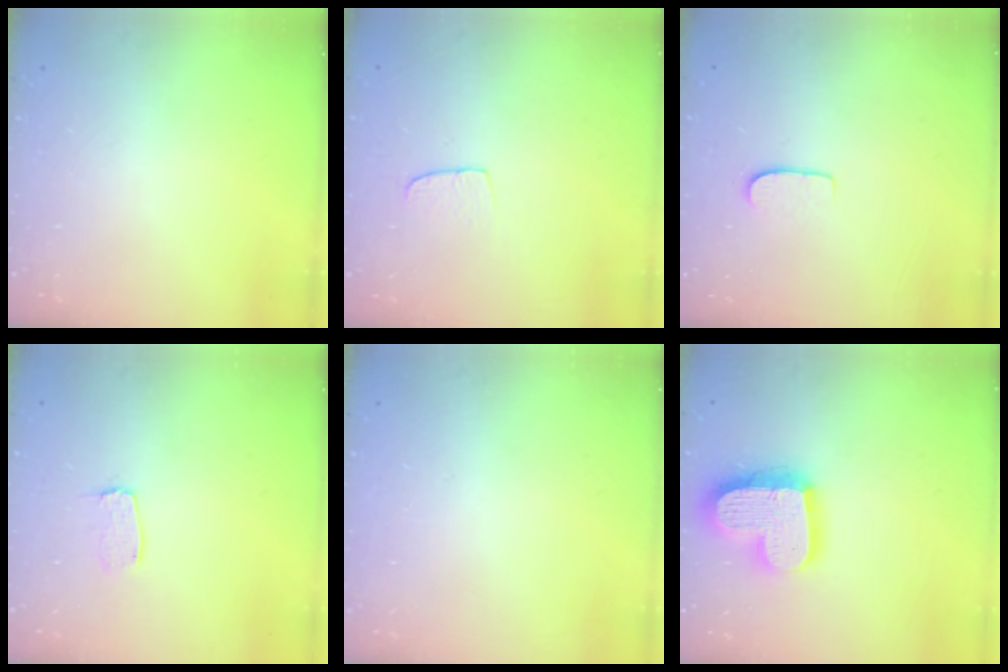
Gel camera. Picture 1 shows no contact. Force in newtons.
{"total": 5.9, "press": 5.9, "slide": 0.4}
{"total": 5.5, "press": 5.5, "slide": 0.5}
{"total": 3.7, "press": 3.7, "slide": 0.3}
{"total": 0.0}
{"total": 19.4, "press": 19.3, "slide": 1.5}